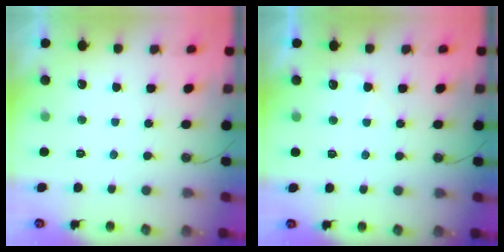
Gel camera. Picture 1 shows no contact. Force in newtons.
{"total": 3.9, "press": 3.9, "slide": 0.6}